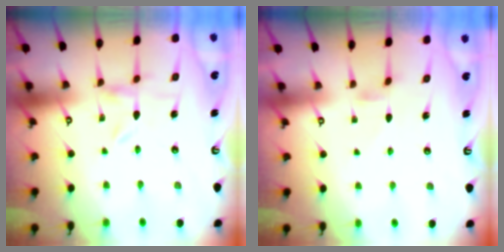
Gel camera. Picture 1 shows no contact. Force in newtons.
{"total": 1.1, "press": 1.0, "slide": 0.4}